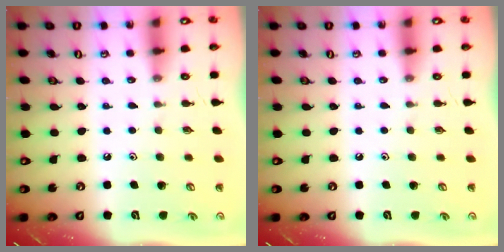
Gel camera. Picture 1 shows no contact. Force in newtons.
{"total": 0.0}